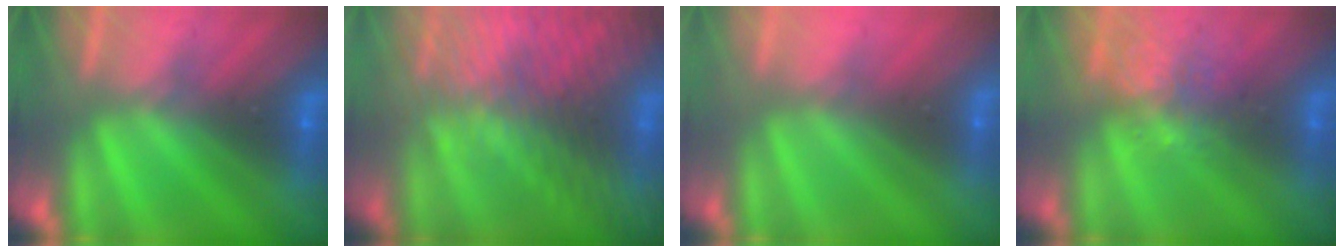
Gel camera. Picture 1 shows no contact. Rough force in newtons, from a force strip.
{"total": 8.4}
{"total": 2.8}
{"total": 3.7}